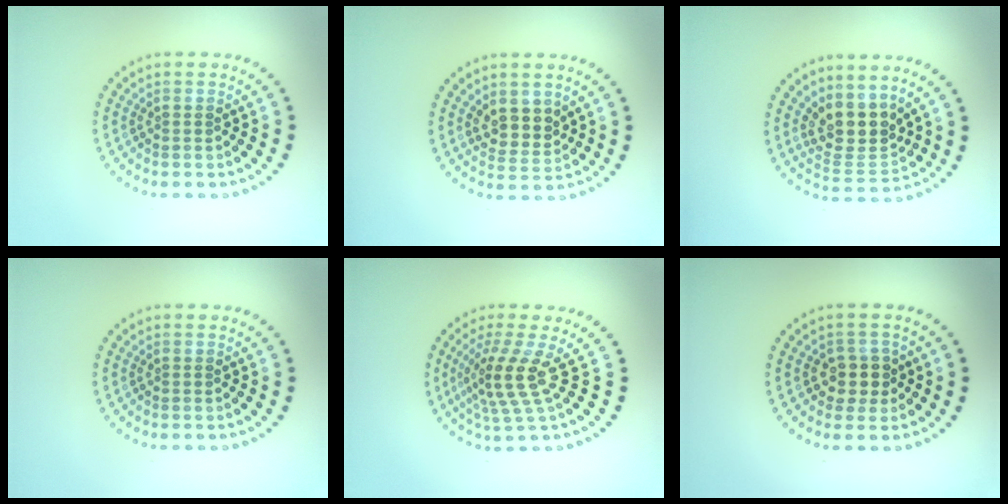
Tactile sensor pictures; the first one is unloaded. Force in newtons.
{"total": 2.7, "press": 2.3, "slide": 1.3}
{"total": 3.8, "press": 3.1, "slide": 2.2}
{"total": 0.0}
{"total": 3.7, "press": 2.6, "slide": 2.7}
{"total": 2.6, "press": 2.3, "slide": 1.2}